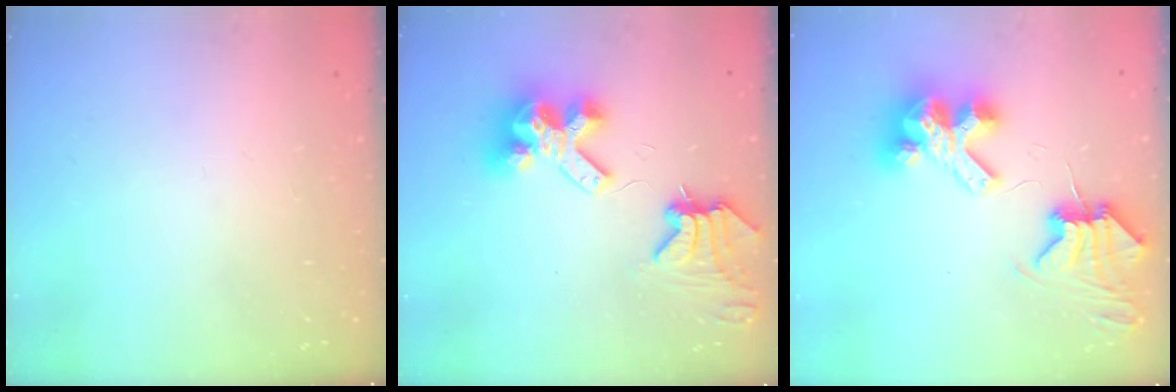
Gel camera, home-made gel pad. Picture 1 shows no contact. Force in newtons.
{"total": 11.6, "press": 11.5, "slide": 0.9}
{"total": 9.1, "press": 9.0, "slide": 1.3}